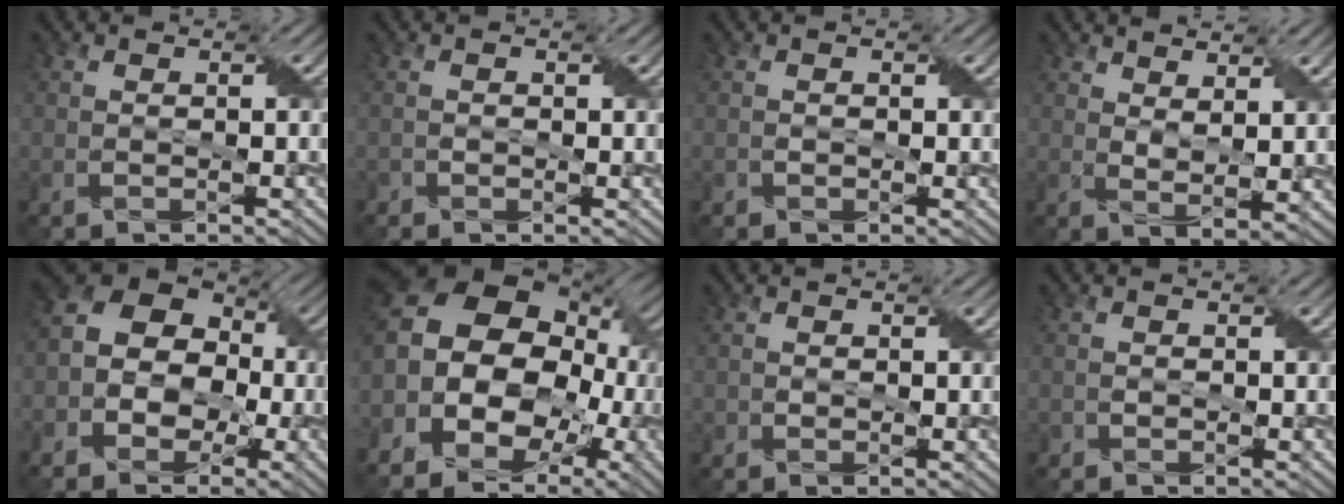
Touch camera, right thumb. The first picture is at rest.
{"total": 0.9, "force": [-0.3, 0.8, 0.3], "torque": [-0.006, -0.004, -0.005]}
{"total": 0.9, "force": [-0.1, 0.8, 0.3], "torque": [-0.009, -0.003, -0.001]}
{"total": 4.5, "force": [3.2, 1.2, 2.9], "torque": [-0.061, -0.009, 0.063]}
{"total": 11.2, "force": [-1.8, 8.8, 6.7], "torque": [-0.102, -0.003, -0.051]}
{"total": 18.8, "force": [1.0, 14.7, 11.7], "torque": [-0.246, -0.004, 0.016]}
{"total": 1.3, "force": [0.5, 1.1, 0.3], "torque": [-0.012, -0.003, 0.009]}
{"total": 1.0, "force": [0.0, 0.9, 0.3], "torque": [-0.008, -0.003, 0.000]}